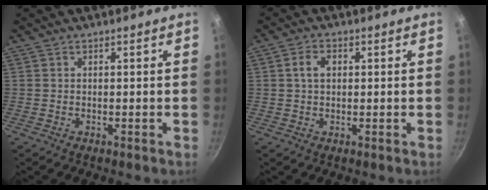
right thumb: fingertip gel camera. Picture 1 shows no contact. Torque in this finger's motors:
{"motor_torque": [-0.01, 0.31, 0.38, 0.01, 0.01]}